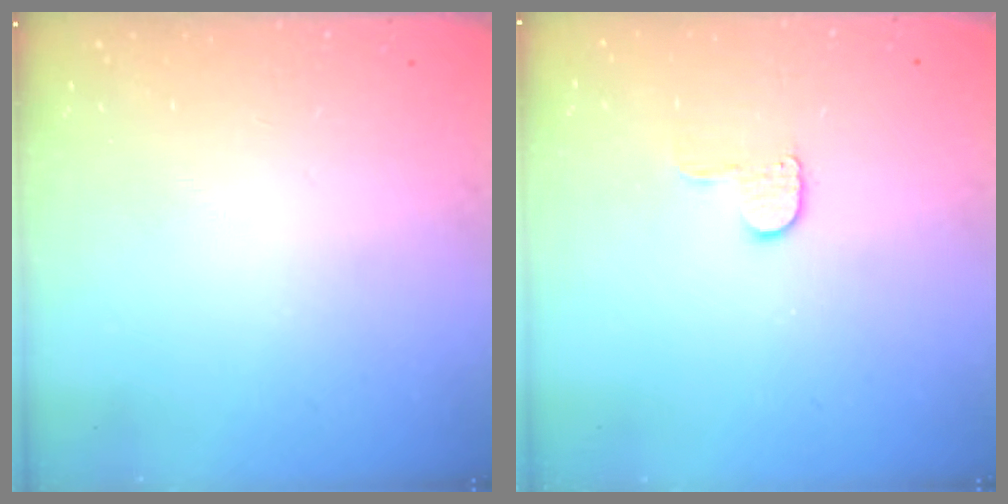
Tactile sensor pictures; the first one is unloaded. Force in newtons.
{"total": 5.4, "press": 5.4, "slide": 0.5}